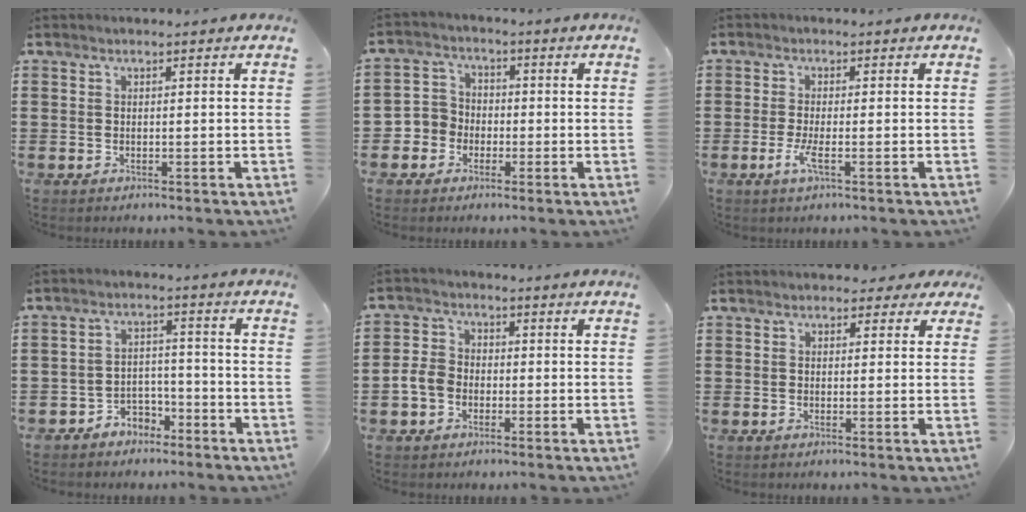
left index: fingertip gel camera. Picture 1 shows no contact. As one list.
[{"total": 4.2, "force": [-2.0, 3.7, 0.4], "torque": [-0.038, 0.005, -0.048]}, {"total": 3.1, "force": [-1.1, 0.4, 2.8], "torque": [-0.069, -0.010, -0.026]}, {"total": 4.0, "force": [-3.5, 1.8, 0.6], "torque": [-0.017, 0.012, -0.070]}, {"total": 4.4, "force": [-1.3, 3.5, 2.3], "torque": [-0.070, 0.003, -0.033]}, {"total": 1.7, "force": [1.1, 1.2, 0.6], "torque": [-0.002, 0.004, 0.016]}]